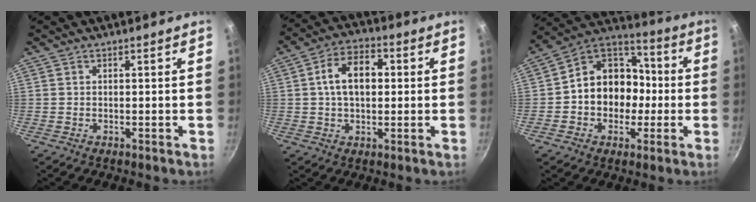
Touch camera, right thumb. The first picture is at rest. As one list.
[{"total": 9.9, "force": [1.1, 6.4, 7.6], "torque": [-0.102, 0.022, 0.010]}, {"total": 15.0, "force": [-1.6, 12.4, 8.2], "torque": [-0.084, 0.048, -0.040]}]